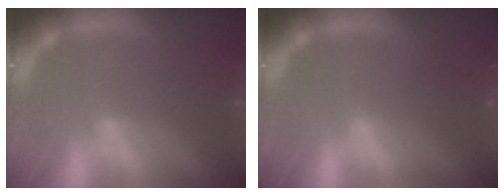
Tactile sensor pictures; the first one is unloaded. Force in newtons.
{"total": 1.0}